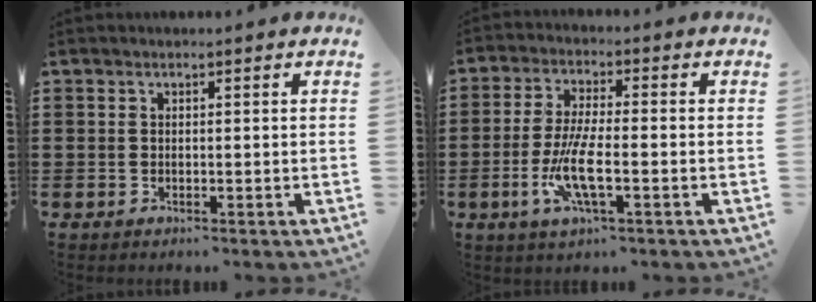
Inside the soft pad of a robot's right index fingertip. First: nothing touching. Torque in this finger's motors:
{"motor_torque": [2.14, 0.00, 0.87, 0.21]}